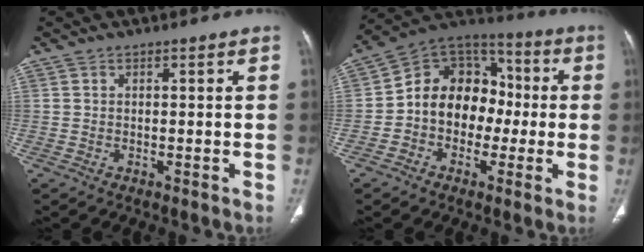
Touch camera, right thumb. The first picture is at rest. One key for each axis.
{"total": 14.5, "fx": -1.4, "fy": 11.7, "fz": 8.5, "tx": -0.084, "ty": 0.048, "tz": -0.040}